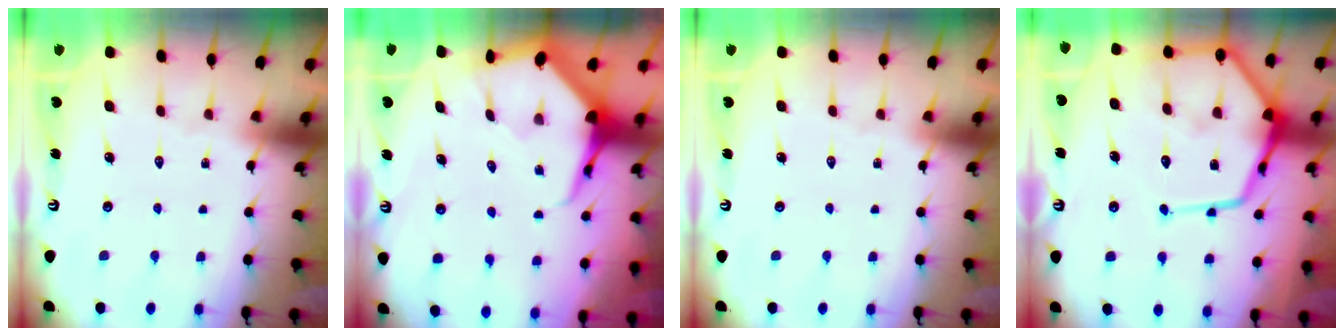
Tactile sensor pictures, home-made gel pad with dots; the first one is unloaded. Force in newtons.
{"total": 6.1, "press": 6.1, "slide": 0.5}
{"total": 0.0}
{"total": 18.6, "press": 18.4, "slide": 2.0}